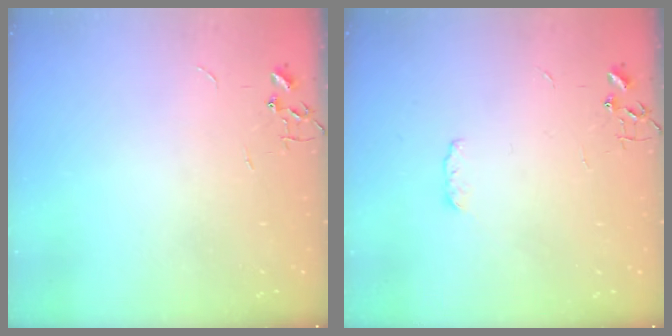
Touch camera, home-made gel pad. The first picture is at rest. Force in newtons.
{"total": 4.0, "press": 4.0, "slide": 0.6}